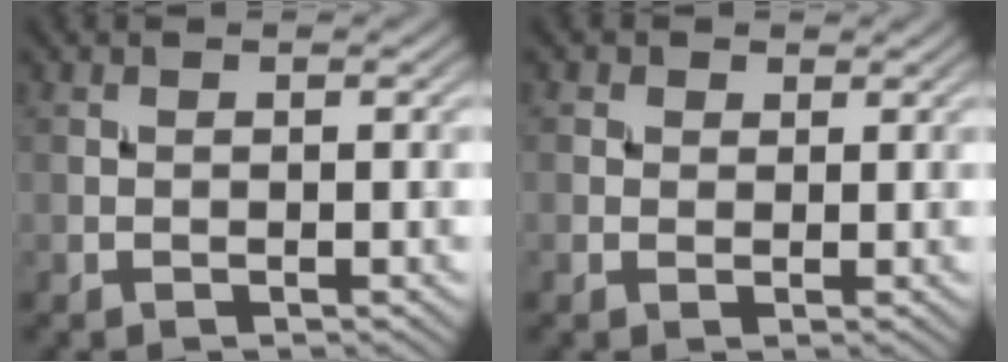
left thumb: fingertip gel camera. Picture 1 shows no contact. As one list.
[{"total": 1.5, "force": [0.7, 1.3, 0.4], "torque": [-0.007, 0.001, 0.009]}]